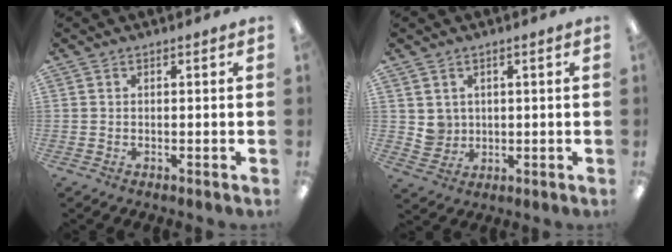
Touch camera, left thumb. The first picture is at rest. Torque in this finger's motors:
{"motor_torque": [-0.01, 0.01, 0.30, -0.32, -0.01]}